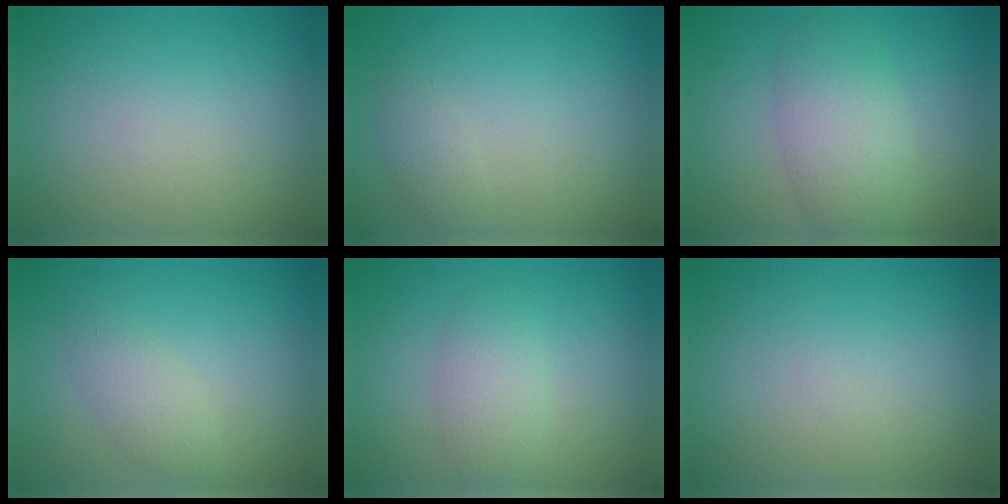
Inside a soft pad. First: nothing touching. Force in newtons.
{"total": 1.2, "press": 1.2, "slide": 0.1}
{"total": 4.7, "press": 4.7, "slide": 0.2}
{"total": 1.9, "press": 1.9, "slide": 0.1}
{"total": 2.4, "press": 2.4, "slide": 0.0}
{"total": 0.0}